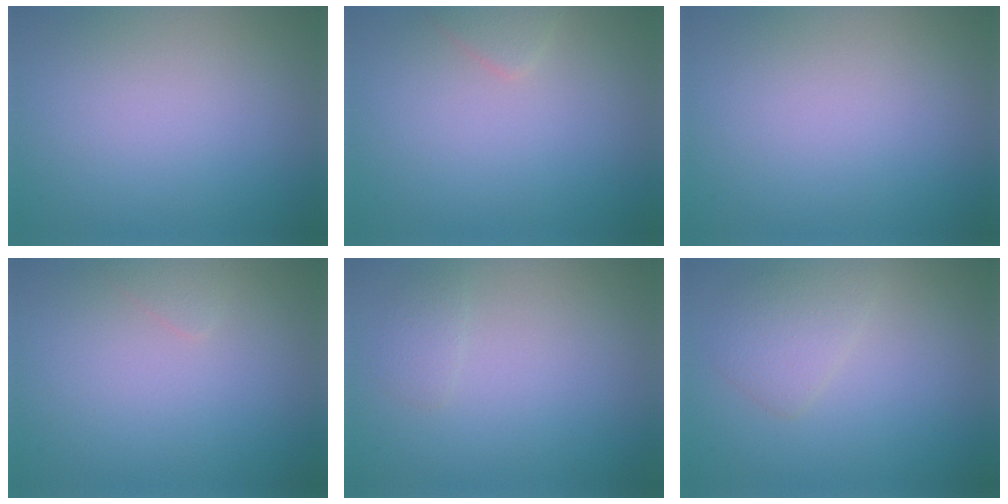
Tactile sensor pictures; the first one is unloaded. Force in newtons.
{"total": 1.3, "press": 1.2, "slide": 0.1}
{"total": 0.0}
{"total": 0.6, "press": 0.6, "slide": 0.0}
{"total": 0.9, "press": 0.9, "slide": 0.0}
{"total": 2.2, "press": 2.2, "slide": 0.0}